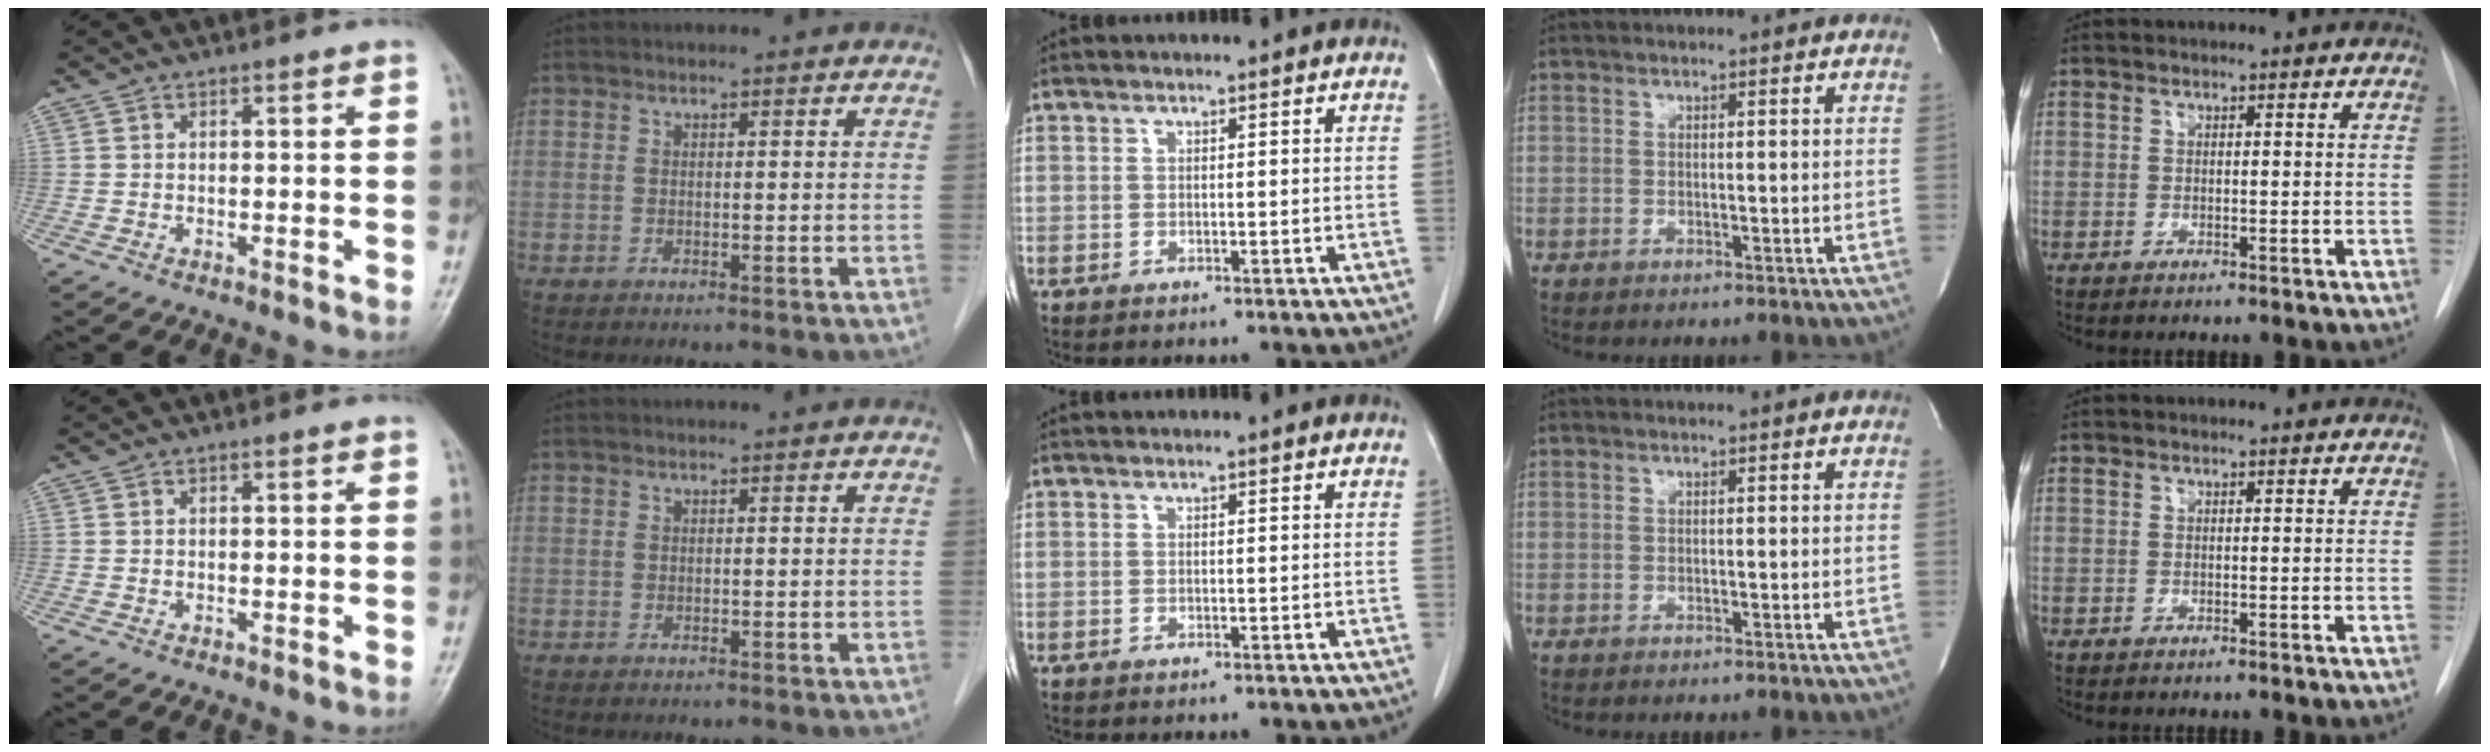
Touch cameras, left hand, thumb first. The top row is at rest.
{}